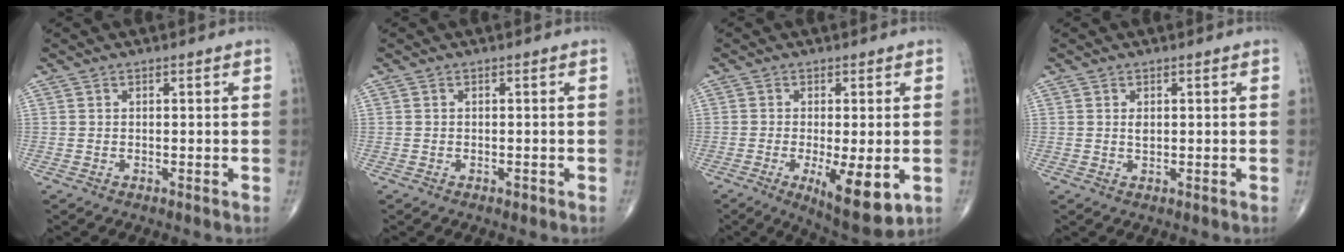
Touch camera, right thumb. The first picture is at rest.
{"total": 0.6, "force": [-0.4, 0.3, 0.3], "torque": [-0.003, 0.000, -0.007]}
{"total": 10.7, "force": [-3.0, 3.2, 9.7], "torque": [-0.148, -0.023, -0.040]}
{"total": 1.2, "force": [0.3, 0.7, 1.0], "torque": [-0.013, -0.003, 0.006]}